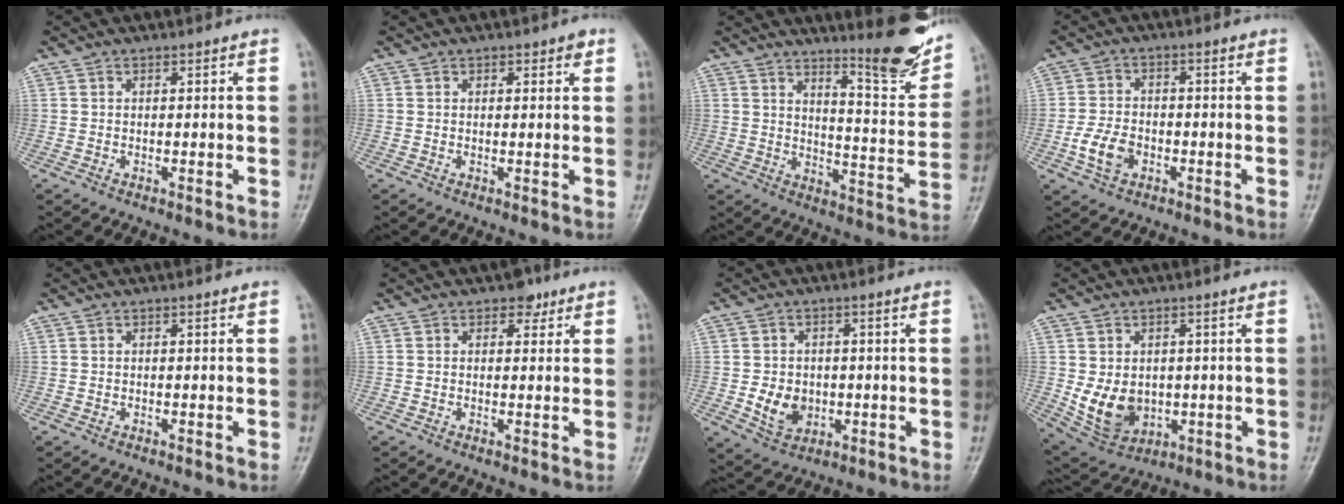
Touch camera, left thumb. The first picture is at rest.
{"total": 1.7, "force": [0.9, 0.9, 1.0], "torque": [-0.003, -0.002, 0.011]}
{"total": 14.1, "force": [10.5, 2.6, 9.1], "torque": [-0.095, -0.079, 0.150]}
{"total": 6.0, "force": [-2.2, 4.1, 3.8], "torque": [-0.068, 0.010, -0.043]}
{"total": 0.0}
{"total": 2.4, "force": [1.4, 1.7, 1.0], "torque": [0.004, -0.004, 0.014]}
{"total": 6.6, "force": [-0.9, 5.3, 3.8], "torque": [-0.047, -0.001, -0.006]}
{"total": 9.3, "force": [-0.5, 7.2, 5.9], "torque": [-0.082, -0.010, 0.014]}